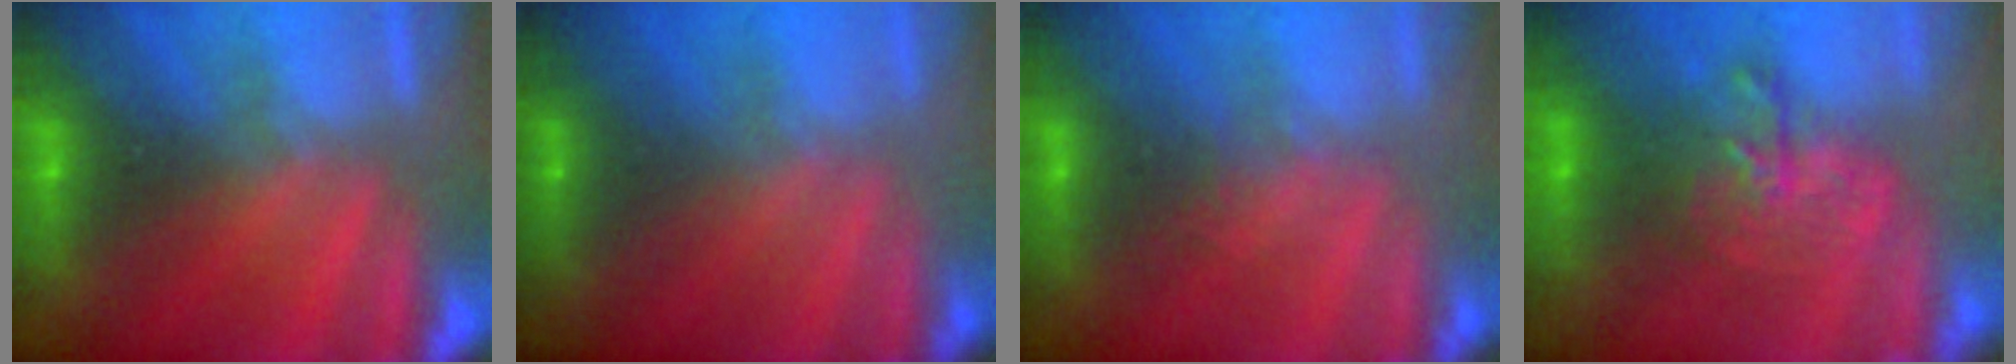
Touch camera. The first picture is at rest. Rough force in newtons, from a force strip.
{"total": 1.7}
{"total": 1.1}
{"total": 10.0}